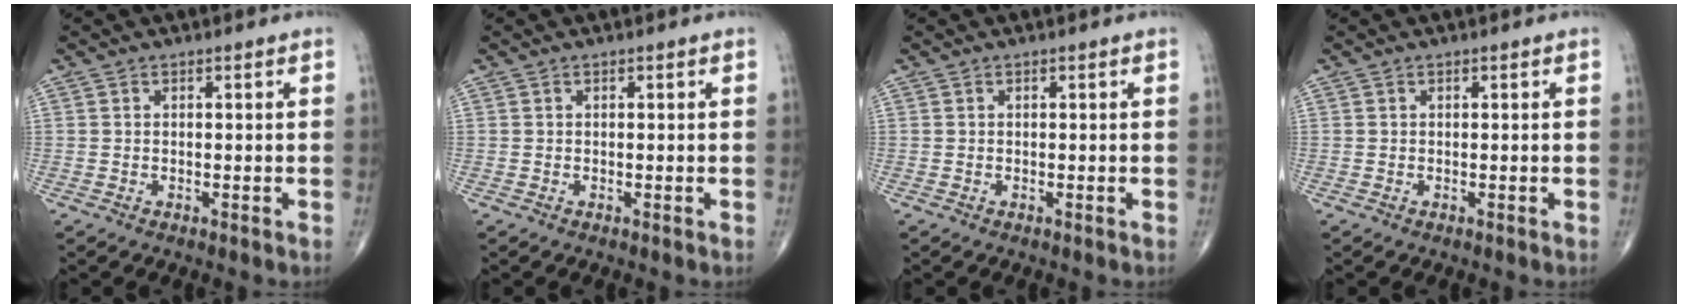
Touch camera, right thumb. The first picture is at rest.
{"total": 0.0}
{"total": 0.0}
{"total": 0.0}